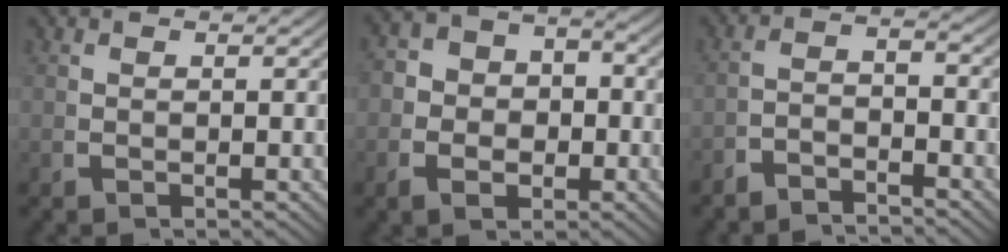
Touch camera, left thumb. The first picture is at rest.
{"total": 5.6, "force": [-0.7, 4.4, 3.3], "torque": [-0.057, -0.012, -0.010]}
{"total": 3.1, "force": [-2.7, 0.8, 1.1], "torque": [-0.014, -0.011, -0.050]}